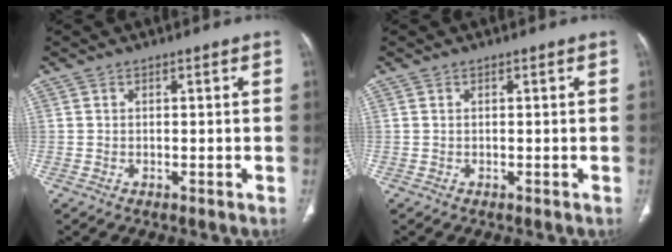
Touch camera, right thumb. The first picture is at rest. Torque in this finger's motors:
{"motor_torque": [-0.01, 0.01, -0.01, 0.01, 0.00]}